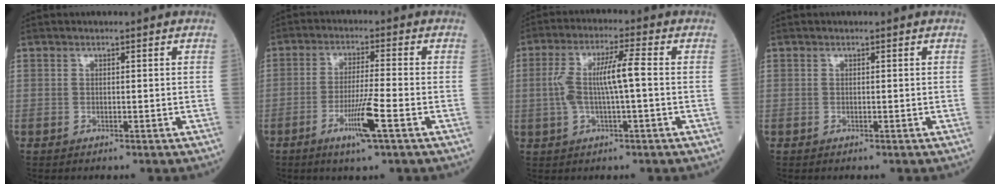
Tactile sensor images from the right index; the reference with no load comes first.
{"total": 6.9, "force": [-3.1, -0.6, 6.1], "torque": [-0.116, -0.013, -0.059]}
{"total": 7.6, "force": [0.0, 0.8, 7.6], "torque": [-0.158, 0.017, -0.002]}
{"total": 0.0}